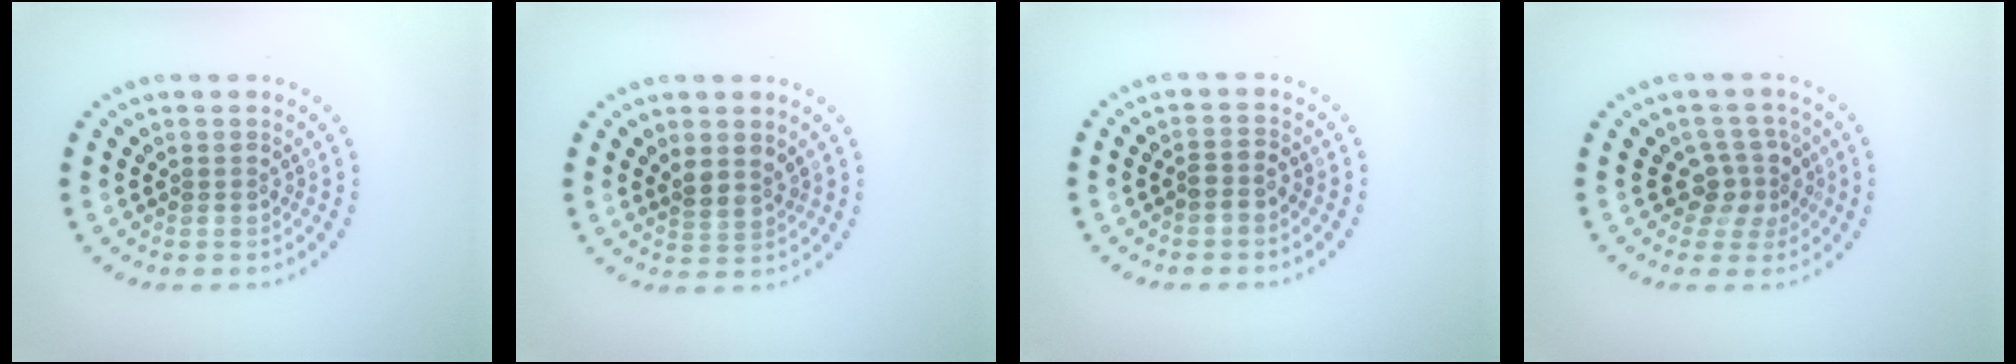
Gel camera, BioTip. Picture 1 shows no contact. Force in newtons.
{"total": 1.5, "press": 1.2, "slide": 0.9}
{"total": 1.4, "press": 1.2, "slide": 0.8}
{"total": 2.9, "press": 2.3, "slide": 1.8}